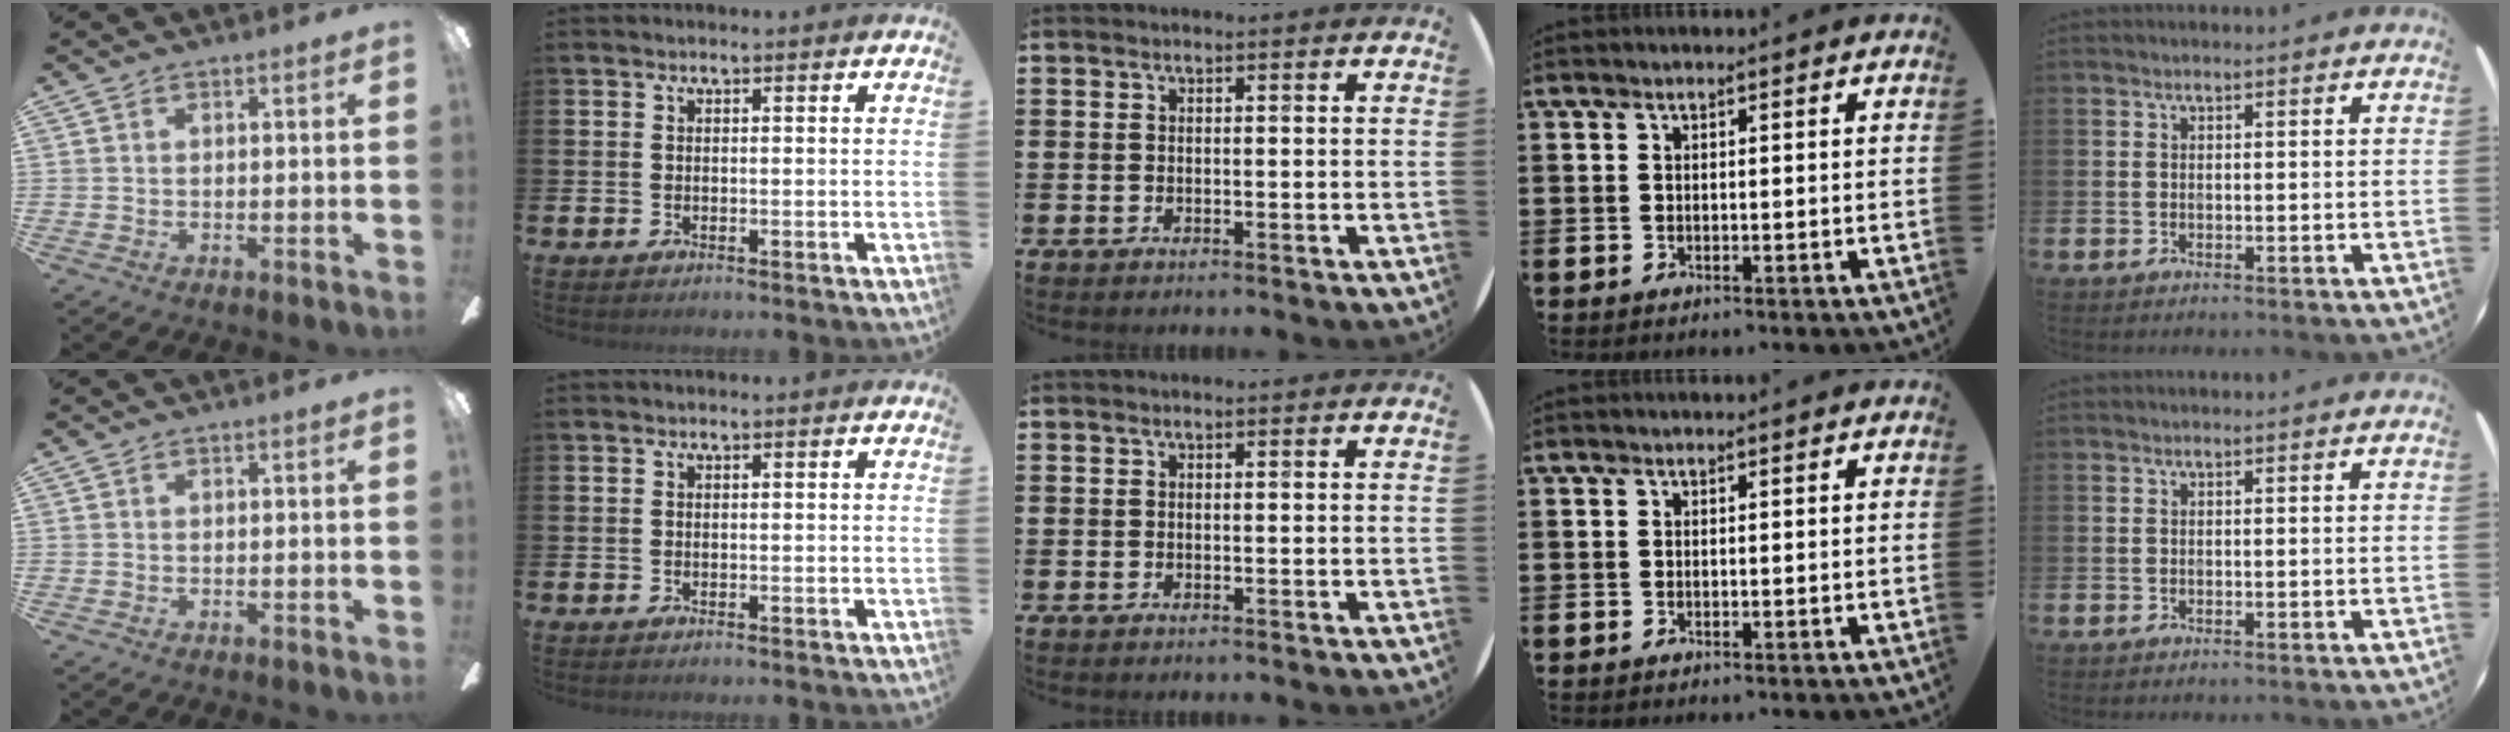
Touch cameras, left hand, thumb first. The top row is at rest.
{}